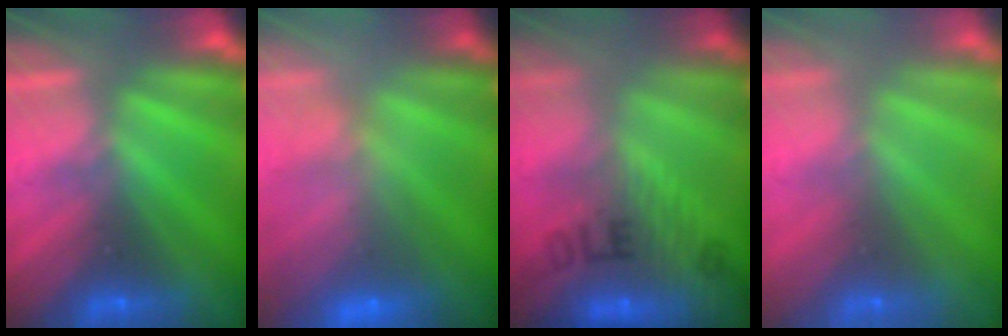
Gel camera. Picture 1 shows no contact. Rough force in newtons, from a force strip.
{"total": 7.2}
{"total": 7.7}
{"total": 8.5}